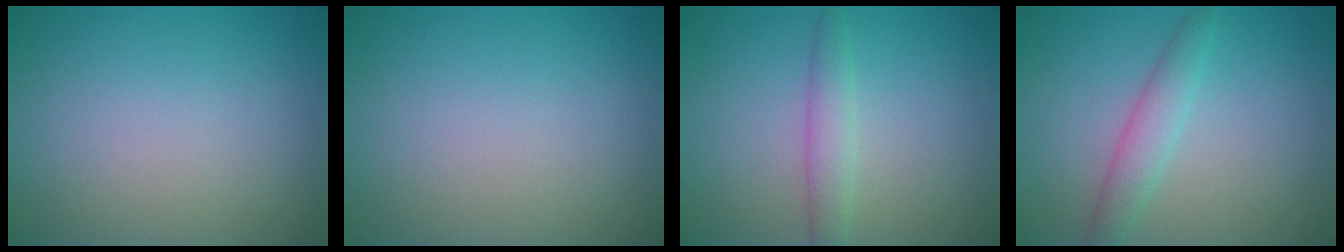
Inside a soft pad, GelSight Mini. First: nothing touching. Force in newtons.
{"total": 0.0}
{"total": 2.1, "press": 2.1, "slide": 0.1}
{"total": 2.5, "press": 2.5, "slide": 0.0}